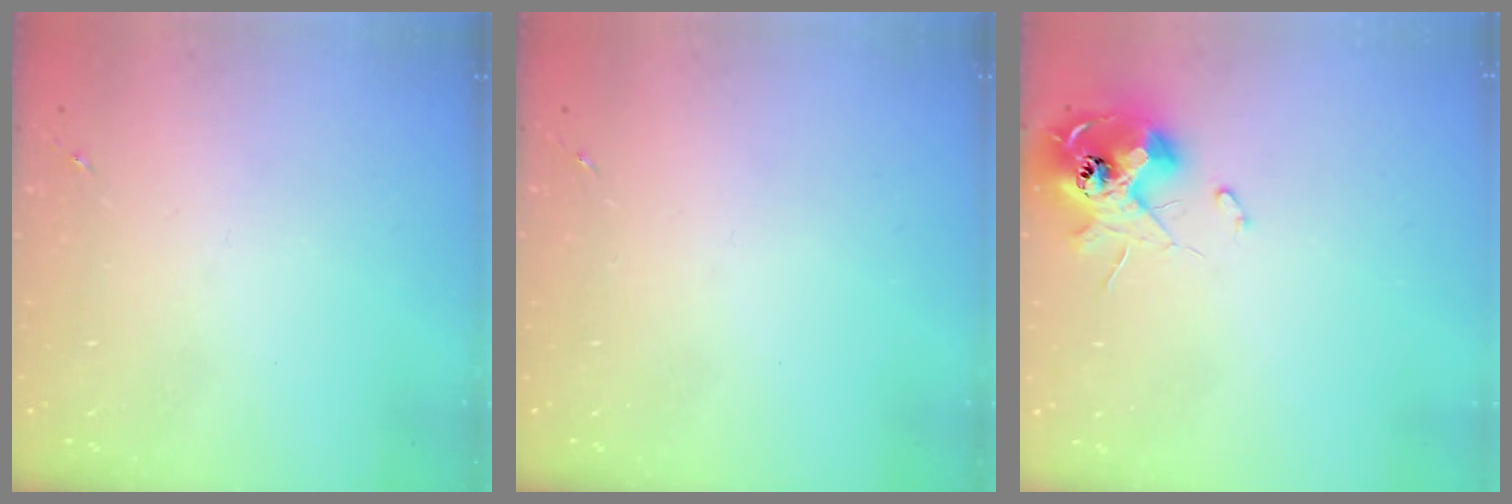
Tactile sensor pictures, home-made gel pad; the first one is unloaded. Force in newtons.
{"total": 0.0}
{"total": 12.8, "press": 12.8, "slide": 1.5}